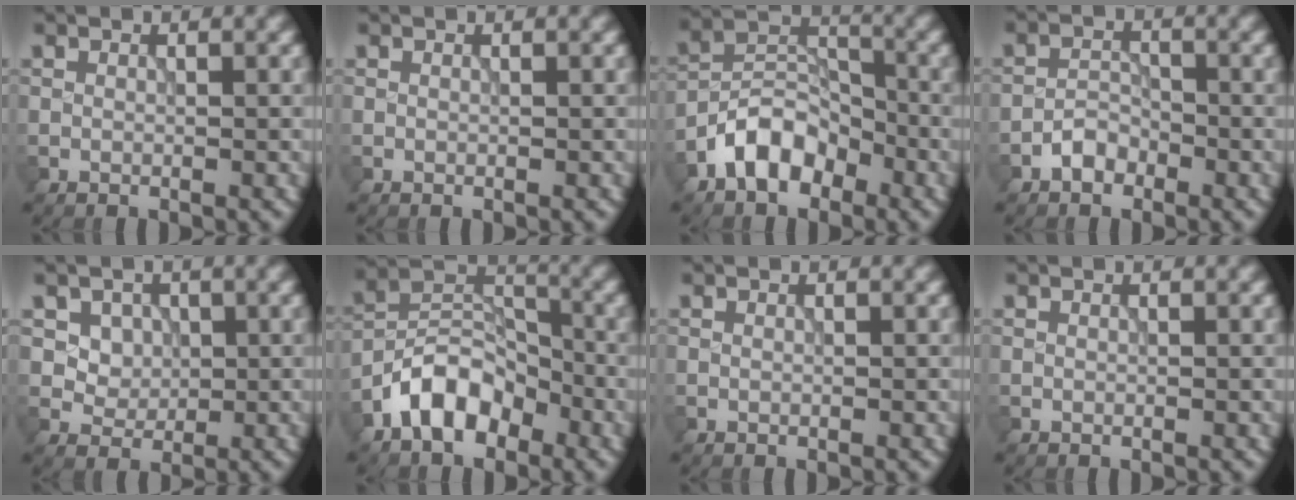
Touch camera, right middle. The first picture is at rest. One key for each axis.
{"total": 0.0}
{"total": 5.4, "fx": -3.3, "fy": 3.2, "fz": 2.9, "tx": -0.047, "ty": 0.011, "tz": -0.069}
{"total": 2.0, "fx": -1.4, "fy": 1.2, "fz": 0.8, "tx": -0.010, "ty": 0.008, "tz": -0.027}
{"total": 4.3, "fx": 1.7, "fy": 3.5, "fz": 2.0, "tx": -0.045, "ty": -0.007, "tz": 0.041}
{"total": 6.4, "fx": -3.8, "fy": 3.7, "fz": 3.5, "tx": -0.055, "ty": 0.010, "tz": -0.079}
{"total": 0.0}
{"total": 0.0}